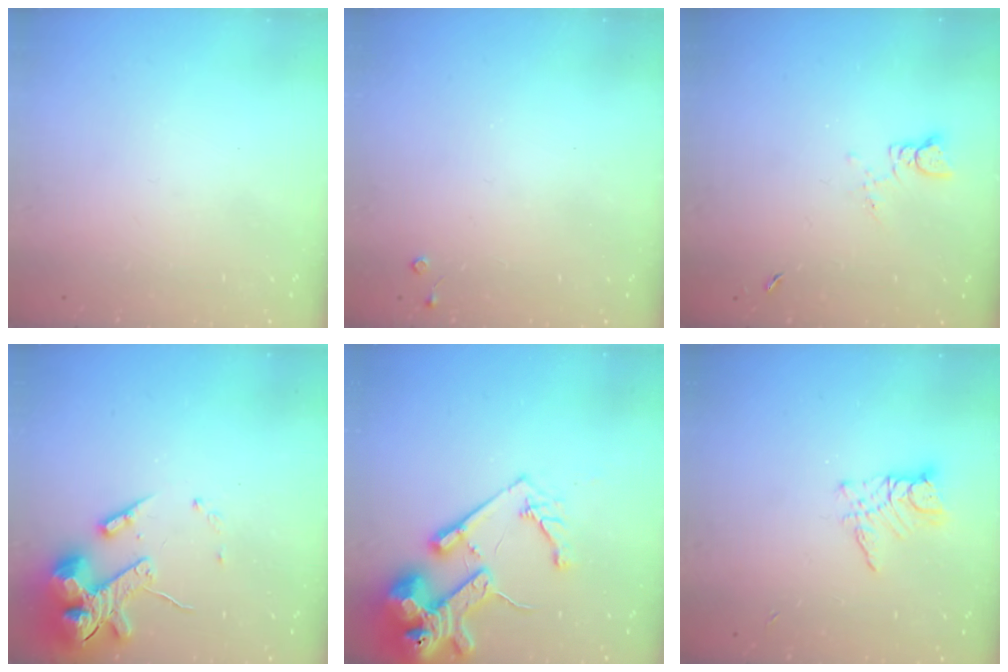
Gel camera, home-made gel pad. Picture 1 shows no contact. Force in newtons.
{"total": 2.7, "press": 2.7, "slide": 0.4}
{"total": 1.3, "press": 1.2, "slide": 0.1}
{"total": 14.6, "press": 14.4, "slide": 2.3}
{"total": 21.6, "press": 21.5, "slide": 2.7}
{"total": 9.1, "press": 9.0, "slide": 0.8}